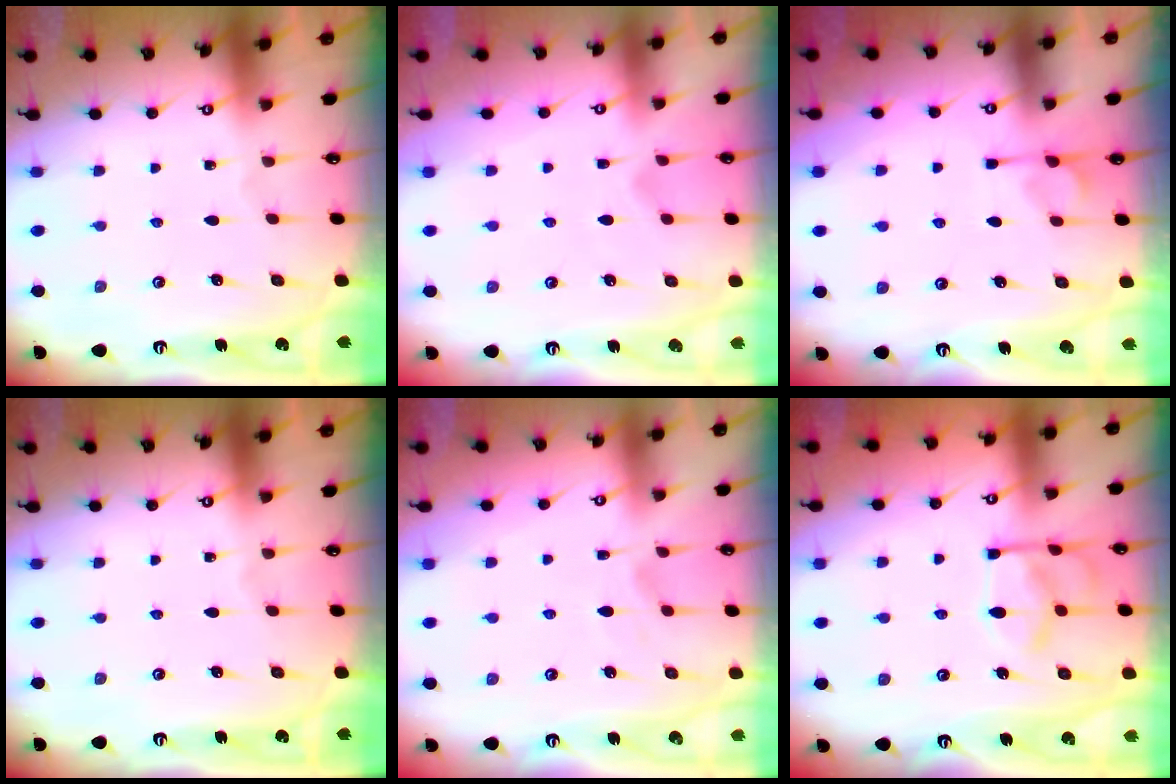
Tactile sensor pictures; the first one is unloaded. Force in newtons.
{"total": 2.3, "press": 2.1, "slide": 1.0}
{"total": 1.2, "press": 0.6, "slide": 1.1}
{"total": 0.0}
{"total": 2.4, "press": 2.1, "slide": 1.2}
{"total": 11.1, "press": 11.1, "slide": 0.1}